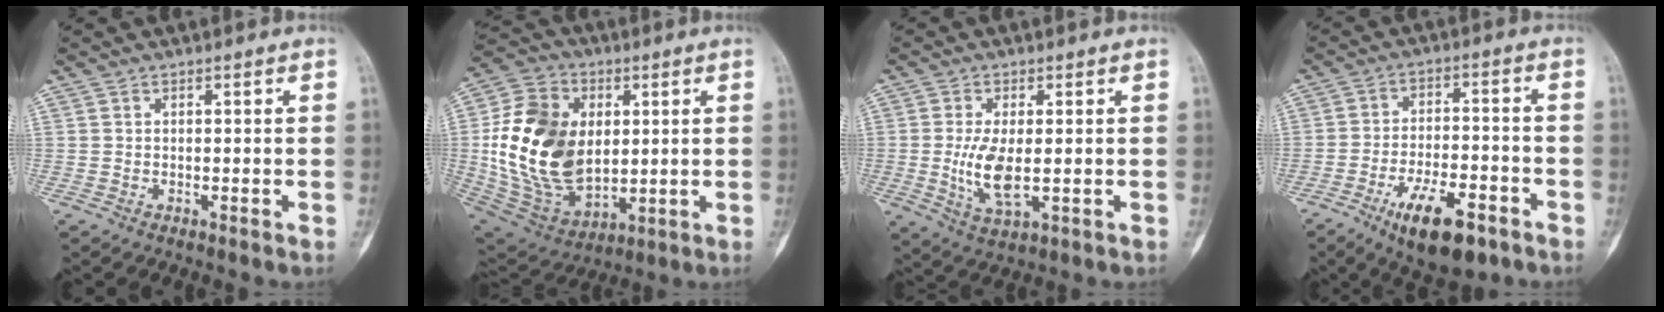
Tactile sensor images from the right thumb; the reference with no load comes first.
{"total": 23.3, "force": [1.8, 16.0, 16.9], "torque": [-0.300, -0.011, 0.050]}
{"total": 7.6, "force": [-0.4, 3.4, 6.7], "torque": [-0.133, -0.012, 0.000]}
{"total": 12.9, "force": [-7.2, 5.3, 9.3], "torque": [-0.136, 0.028, -0.112]}